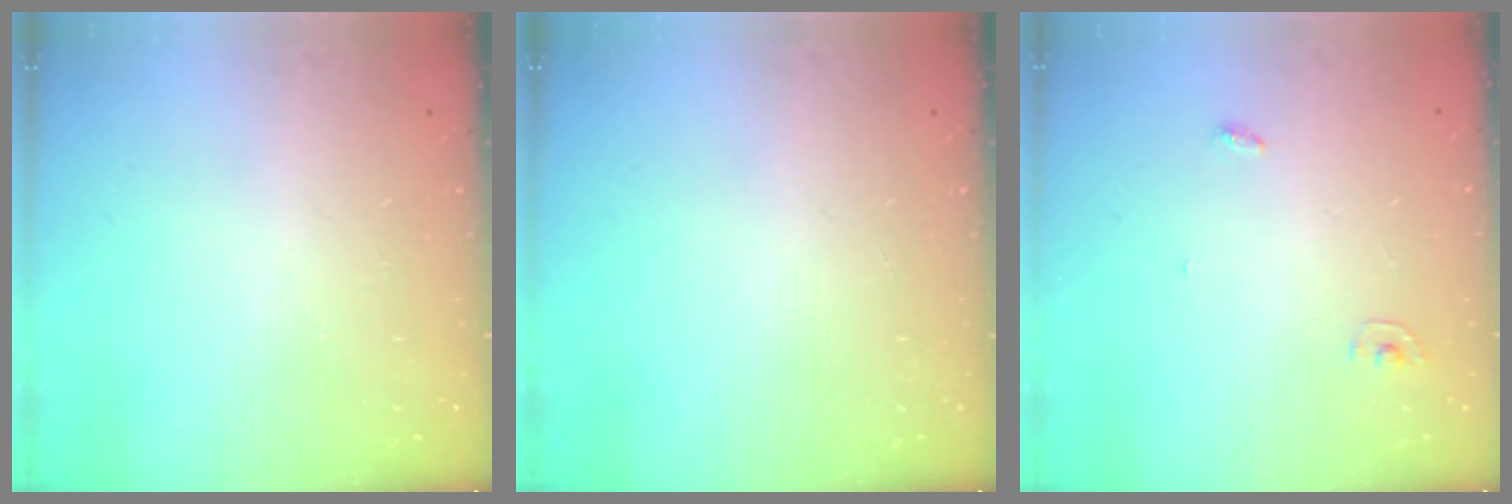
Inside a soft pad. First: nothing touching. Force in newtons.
{"total": 0.0}
{"total": 2.8, "press": 2.8, "slide": 0.1}